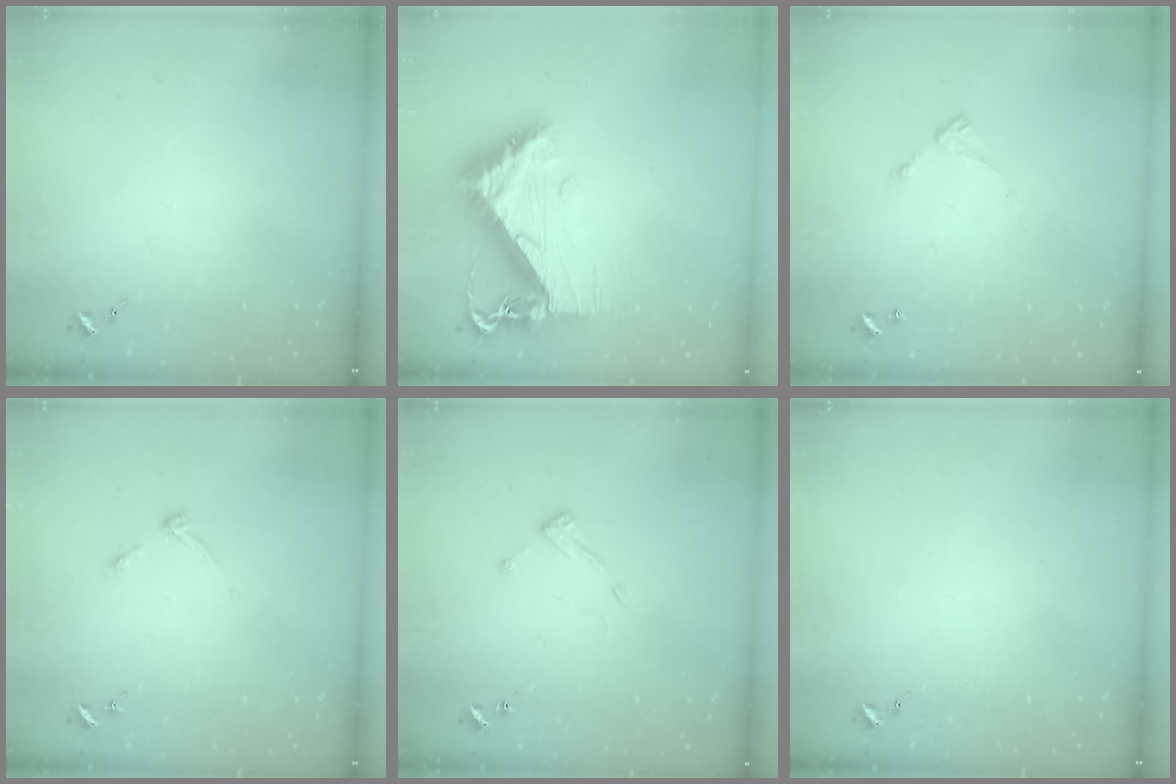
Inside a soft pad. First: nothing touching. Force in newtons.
{"total": 13.5, "press": 13.5, "slide": 1.4}
{"total": 5.2, "press": 5.2, "slide": 0.3}
{"total": 4.0, "press": 4.0, "slide": 0.5}
{"total": 8.1, "press": 8.0, "slide": 0.4}
{"total": 0.0}